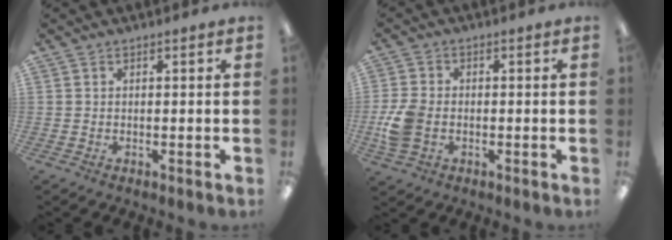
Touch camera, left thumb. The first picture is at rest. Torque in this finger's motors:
{"motor_torque": [-0.05, 0.16, 0.64, -0.64, 0.09]}